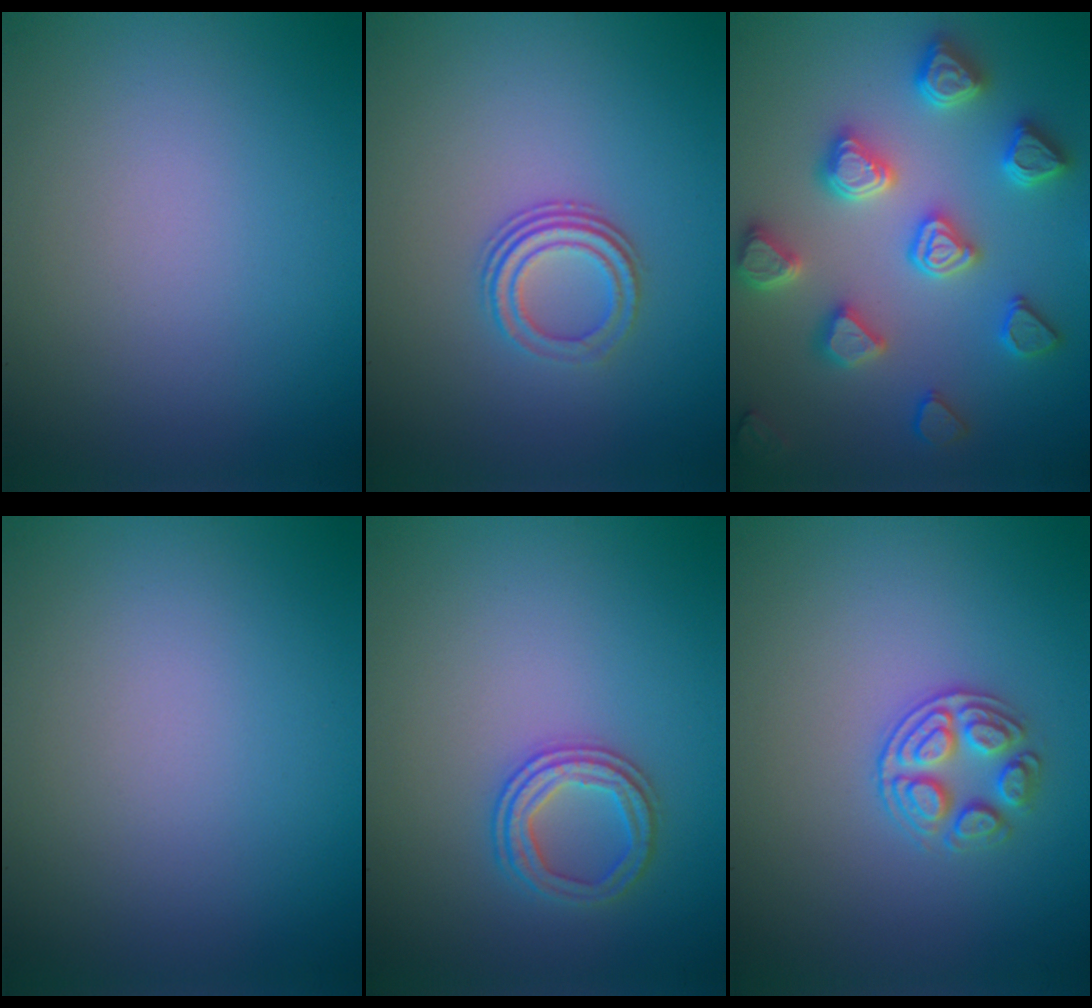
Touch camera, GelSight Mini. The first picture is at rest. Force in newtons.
{"total": 3.0, "press": 2.1, "slide": 2.2}
{"total": 5.4, "press": 5.3, "slide": 1.2}
{"total": 0.0}
{"total": 2.5, "press": 2.4, "slide": 0.6}
{"total": 2.7, "press": 2.5, "slide": 0.9}